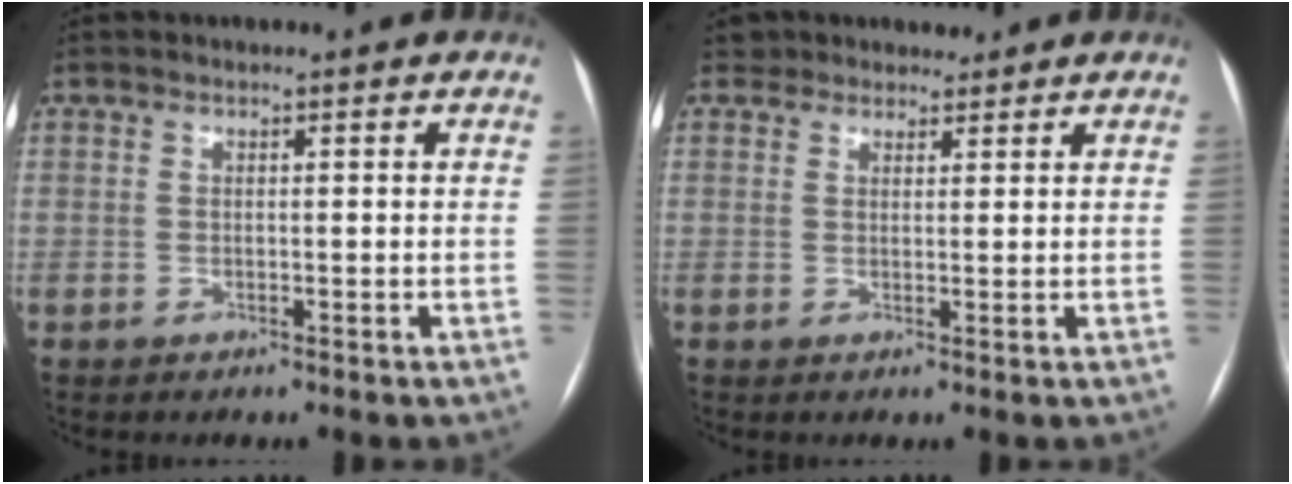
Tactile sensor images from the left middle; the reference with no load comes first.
{"total": 3.4, "force": [2.8, 1.9, -0.5], "torque": [0.019, 0.013, 0.039]}